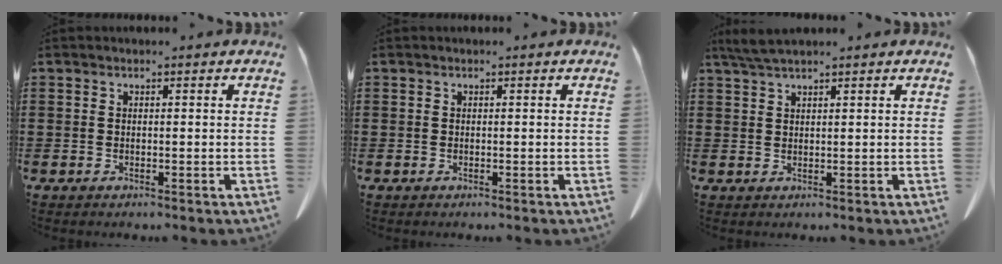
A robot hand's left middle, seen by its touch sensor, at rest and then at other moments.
{"total": 0.0}
{"total": 2.7, "force": [2.1, 0.1, 1.7], "torque": [-0.038, -0.002, 0.042]}